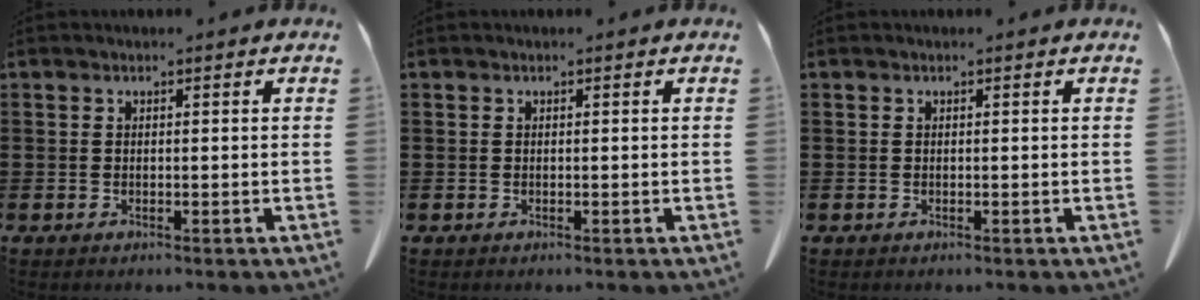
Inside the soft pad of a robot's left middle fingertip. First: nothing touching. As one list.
[{"total": 0.0}, {"total": 0.0}]